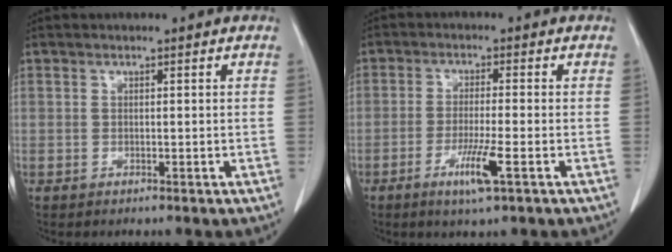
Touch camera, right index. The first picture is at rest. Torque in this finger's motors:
{"motor_torque": [0.65, -0.41, 0.05, 0.08]}